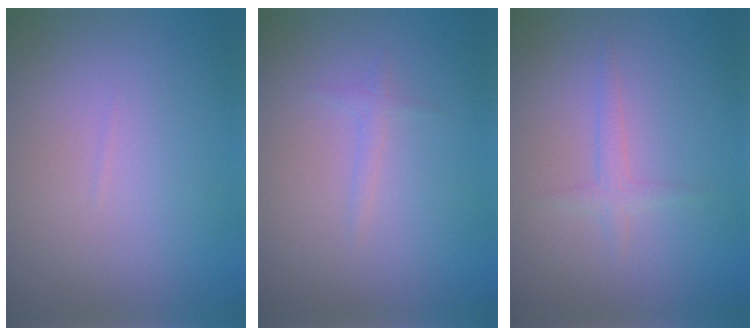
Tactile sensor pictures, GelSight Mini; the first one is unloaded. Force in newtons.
{"total": 0.8, "press": 0.8, "slide": 0.0}
{"total": 1.3, "press": 1.3, "slide": 0.1}